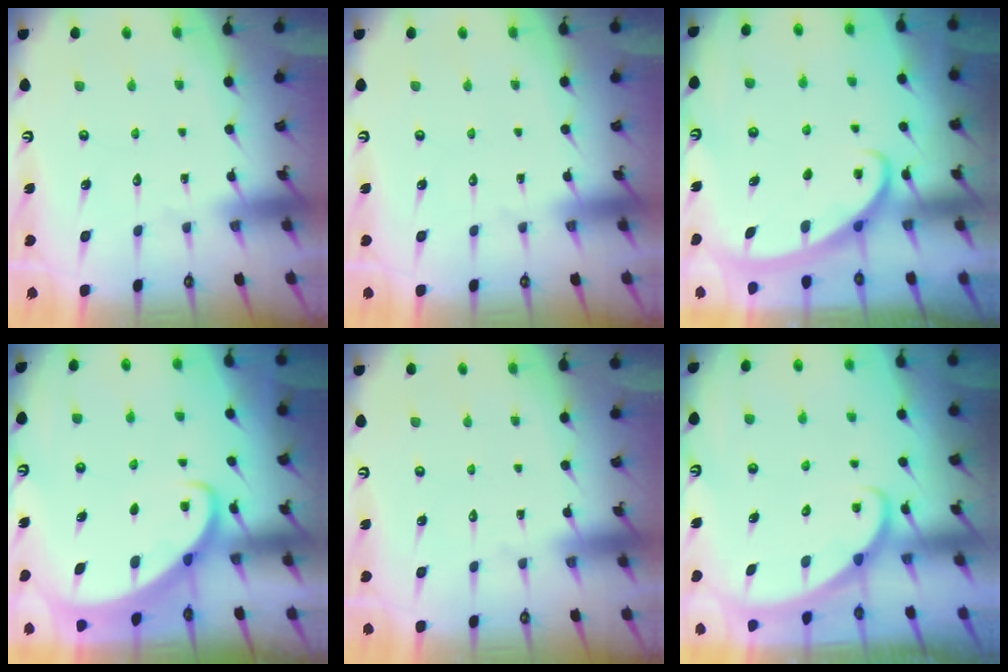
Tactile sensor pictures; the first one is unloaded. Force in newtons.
{"total": 0.0}
{"total": 2.6, "press": 2.6, "slide": 0.4}
{"total": 3.3, "press": 3.2, "slide": 0.6}
{"total": 0.0}
{"total": 1.9, "press": 1.9, "slide": 0.0}